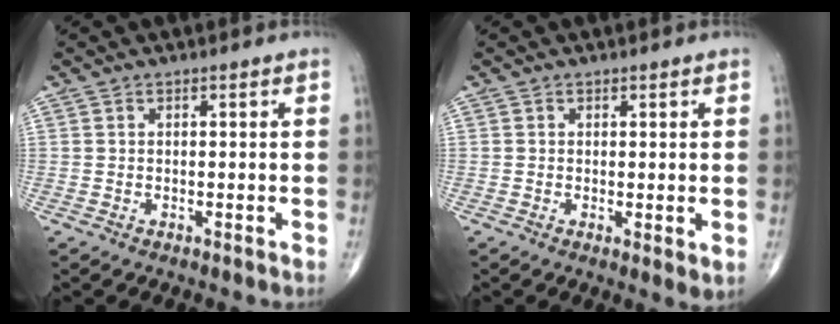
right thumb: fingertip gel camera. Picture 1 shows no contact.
{"total": 2.2, "force": [0.1, 0.8, 2.1], "torque": [-0.034, -0.010, -0.001]}